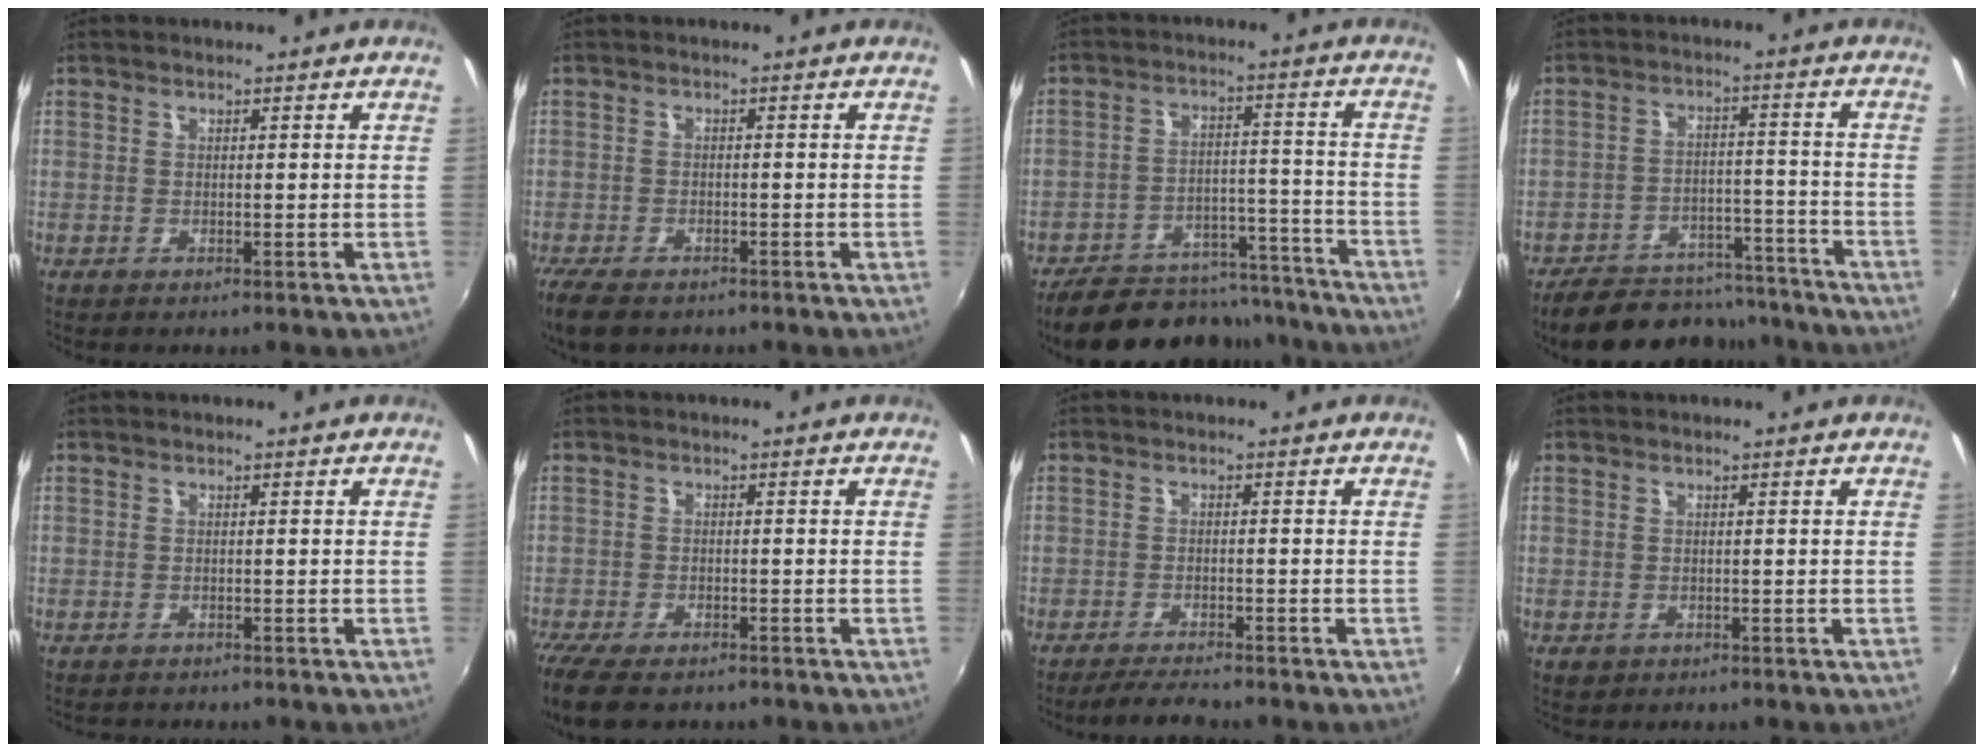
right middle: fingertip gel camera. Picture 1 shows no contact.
{"total": 5.4, "force": [-4.2, 2.0, 2.7], "torque": [-0.075, -0.022, -0.080]}
{"total": 20.7, "force": [-18.1, 7.4, 6.8], "torque": [-0.137, 0.032, -0.231]}
{"total": 17.9, "force": [-15.5, 6.6, 6.0], "torque": [-0.129, 0.026, -0.201]}
{"total": 0.7, "force": [-0.6, 0.1, -0.3], "torque": [0.002, 0.000, -0.009]}
{"total": 8.6, "force": [-6.8, 2.9, 4.4], "torque": [-0.112, -0.037, -0.124]}
{"total": 4.4, "force": [-4.1, 0.2, 1.8], "torque": [-0.051, -0.011, -0.072]}
{"total": 0.9, "force": [-0.2, 0.8, 0.3], "torque": [-0.006, -0.001, 0.001]}